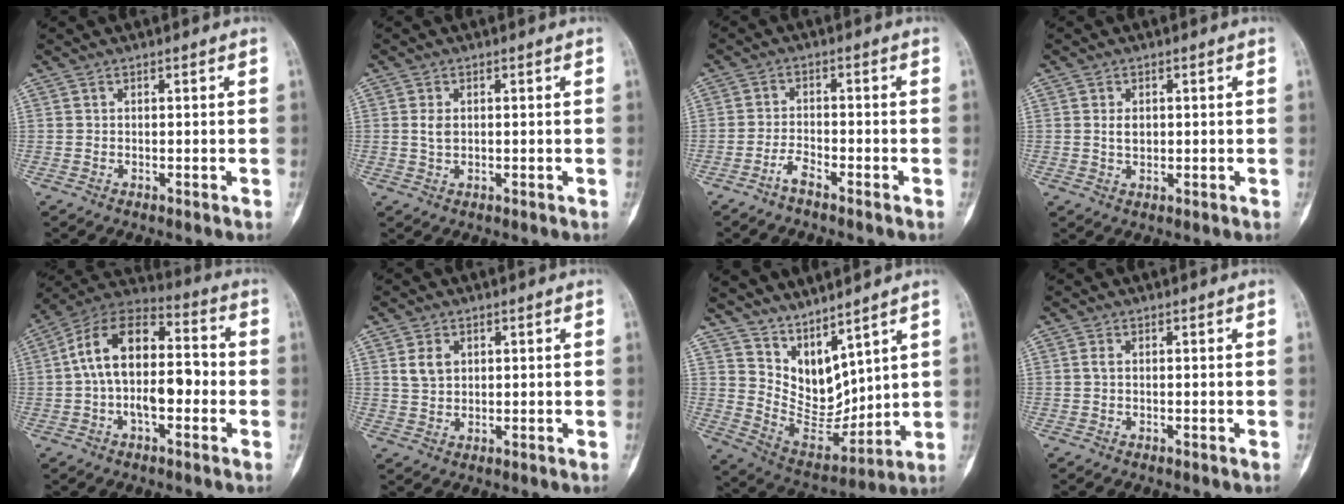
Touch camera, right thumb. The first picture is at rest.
{"total": 2.3, "force": [0.4, 1.5, 1.7], "torque": [-0.031, 0.000, 0.010]}
{"total": 2.9, "force": [-2.3, 0.6, 1.5], "torque": [-0.036, 0.018, -0.048]}
{"total": 2.5, "force": [0.4, 1.7, 1.8], "torque": [-0.021, -0.002, 0.009]}
{"total": 15.8, "force": [-1.0, 8.7, 13.1], "torque": [-0.214, 0.050, -0.030]}
{"total": 3.9, "force": [1.3, 2.9, 2.3], "torque": [-0.034, -0.003, 0.030]}
{"total": 10.5, "force": [8.3, 4.1, 4.9], "torque": [-0.058, -0.065, 0.181]}
{"total": 0.8, "force": [0.0, 0.4, 0.7], "torque": [-0.017, 0.000, -0.002]}